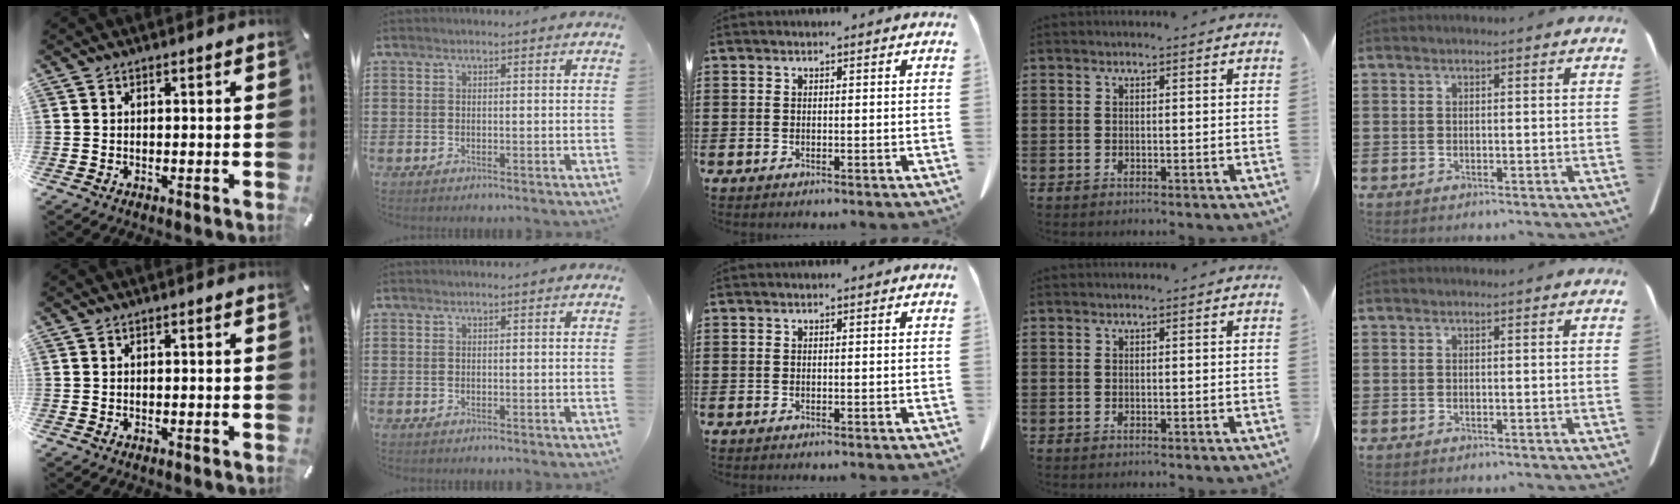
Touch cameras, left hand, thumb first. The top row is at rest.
{}